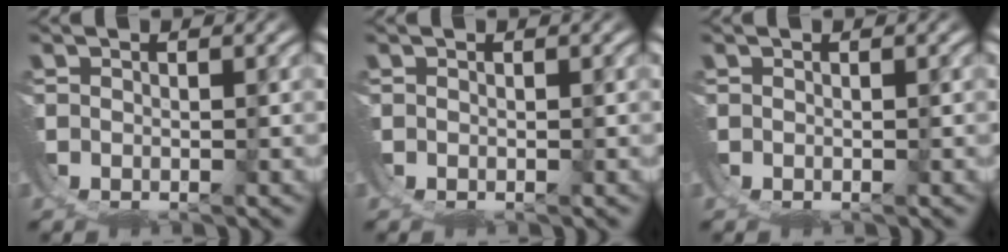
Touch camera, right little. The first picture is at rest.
{"total": 0.0}
{"total": 0.0}